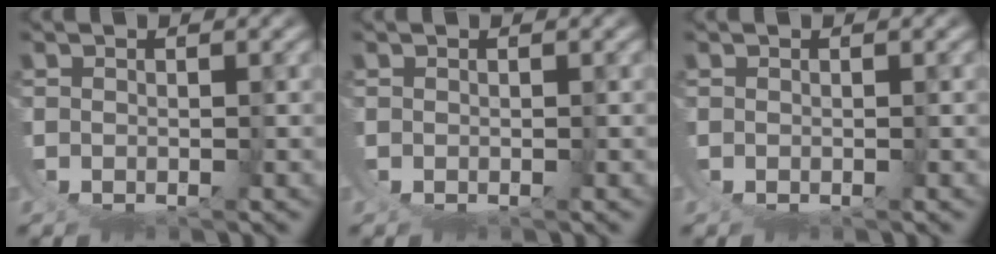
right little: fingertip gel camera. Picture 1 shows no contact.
{"total": 0.0}
{"total": 0.0}